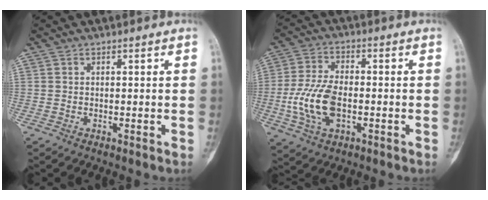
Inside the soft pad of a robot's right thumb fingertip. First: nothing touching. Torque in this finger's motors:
{"motor_torque": [1.82, 1.72, 1.05, -0.34, 0.16]}